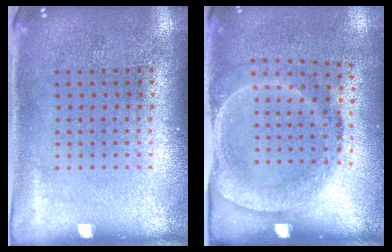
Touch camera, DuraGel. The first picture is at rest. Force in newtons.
{"total": 1.8, "press": 1.2, "slide": 1.4}